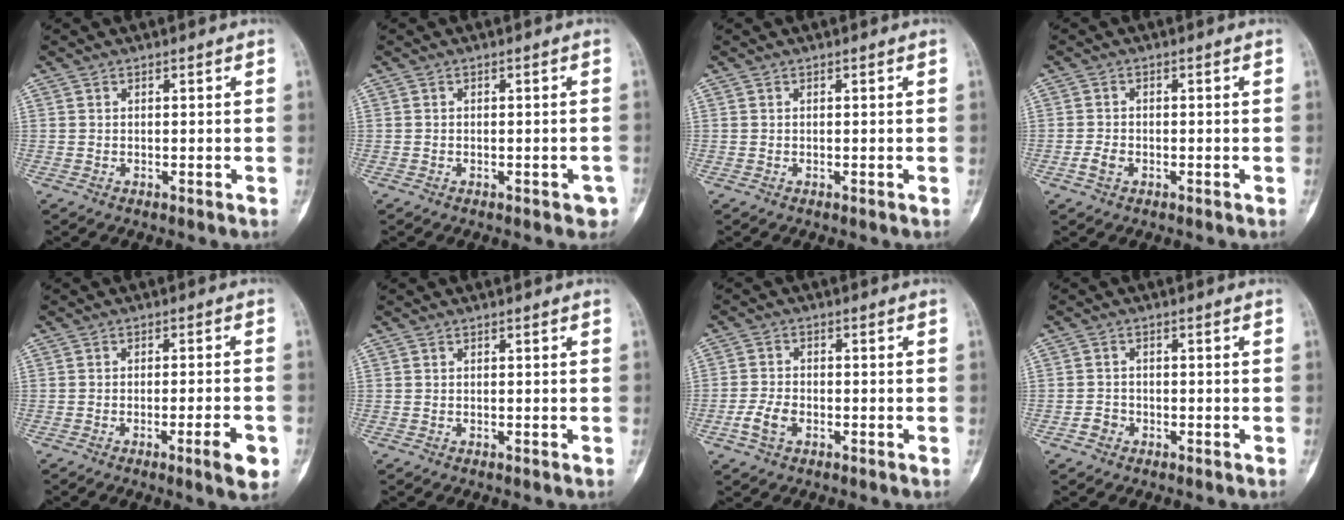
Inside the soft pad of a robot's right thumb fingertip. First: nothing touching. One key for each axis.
{"total": 2.6, "fx": -1.3, "fy": 1.1, "fz": 1.9, "tx": -0.007, "ty": 0.007, "tz": -0.015}
{"total": 0.0}
{"total": 2.2, "fx": -1.0, "fy": 1.4, "fz": 1.3, "tx": -0.025, "ty": 0.007, "tz": -0.021}
{"total": 5.8, "fx": -2.6, "fy": 0.8, "fz": 5.2, "tx": -0.068, "ty": 0.005, "tz": -0.035}
{"total": 0.0}
{"total": 4.3, "fx": -1.9, "fy": 2.6, "fz": 2.8, "tx": -0.058, "ty": 0.012, "tz": -0.038}
{"total": 2.0, "fx": -1.2, "fy": 1.6, "fz": 0.4, "tx": 0.000, "ty": 0.011, "tz": -0.024}